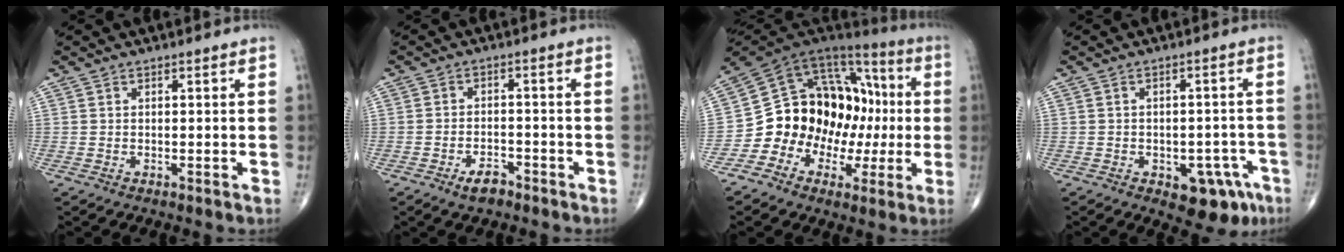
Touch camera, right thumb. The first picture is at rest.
{"total": 4.1, "force": [-2.8, 2.0, 2.2], "torque": [-0.035, 0.016, -0.046]}
{"total": 19.8, "force": [-2.0, 15.5, 12.2], "torque": [-0.133, 0.075, -0.025]}
{"total": 9.4, "force": [-4.8, 5.4, 6.1], "torque": [-0.040, 0.028, -0.055]}